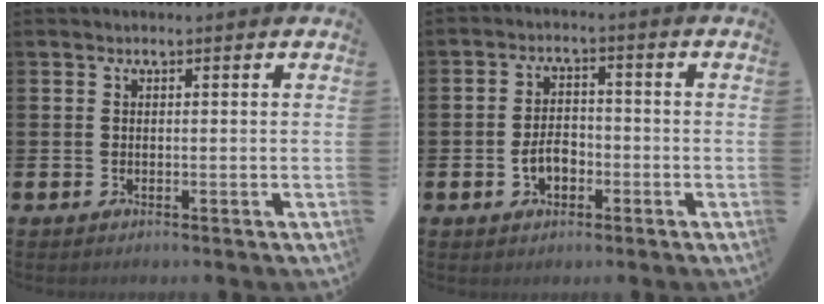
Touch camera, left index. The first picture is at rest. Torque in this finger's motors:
{"motor_torque": [0.36, 0.18, 0.49, 0.08]}